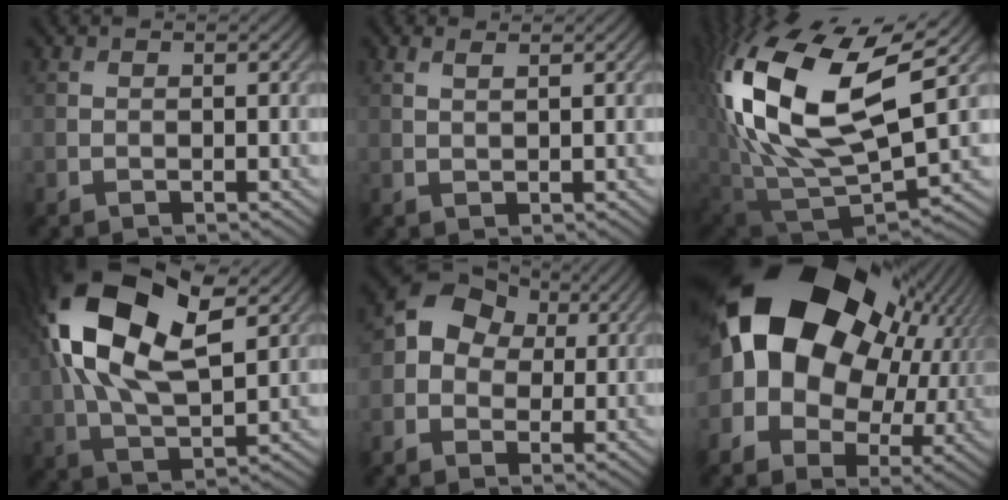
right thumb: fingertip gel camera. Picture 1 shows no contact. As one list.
[{"total": 1.0, "force": [0.8, 0.2, 0.6], "torque": [-0.015, -0.001, 0.017]}, {"total": 19.2, "force": [5.4, 10.3, 15.2], "torque": [-0.351, 0.001, 0.101]}, {"total": 18.0, "force": [5.8, 9.4, 14.2], "torque": [-0.318, 0.027, 0.098]}, {"total": 7.4, "force": [0.8, 6.1, 4.0], "torque": [-0.072, 0.009, -0.003]}, {"total": 21.5, "force": [4.8, 15.3, 14.4], "torque": [-0.273, -0.011, 0.100]}]